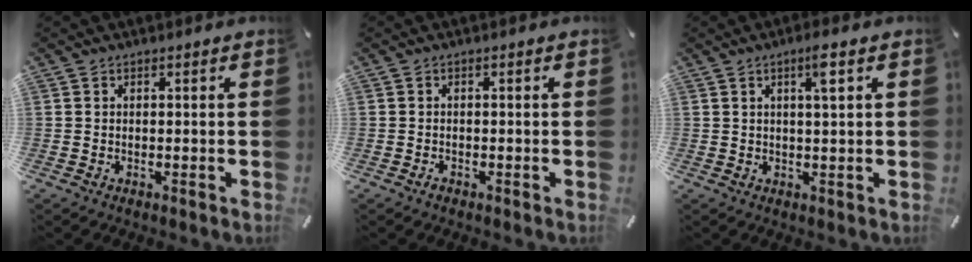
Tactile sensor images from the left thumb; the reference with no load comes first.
{"total": 0.7, "force": [-0.6, 0.3, 0.3], "torque": [-0.008, 0.000, -0.012]}
{"total": 4.1, "force": [1.7, 0.4, 3.6], "torque": [-0.067, -0.001, 0.024]}